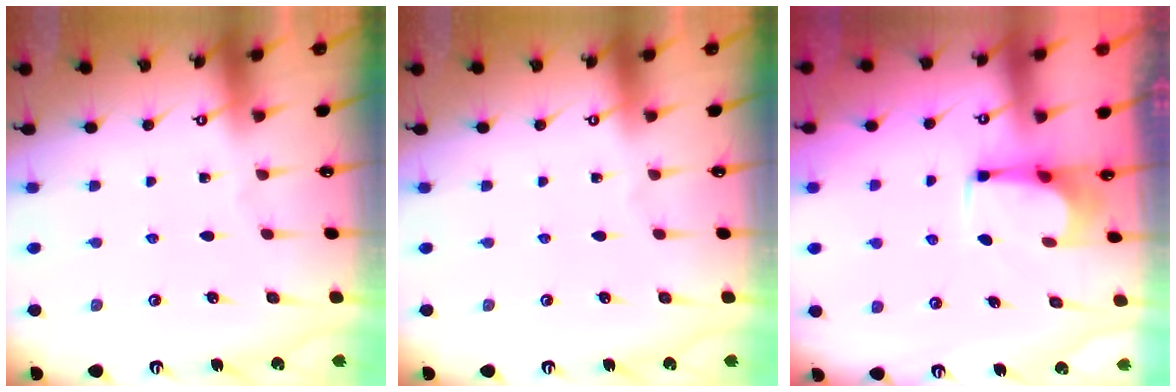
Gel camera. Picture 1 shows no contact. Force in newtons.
{"total": 0.0}
{"total": 2.6, "press": 2.6, "slide": 0.4}